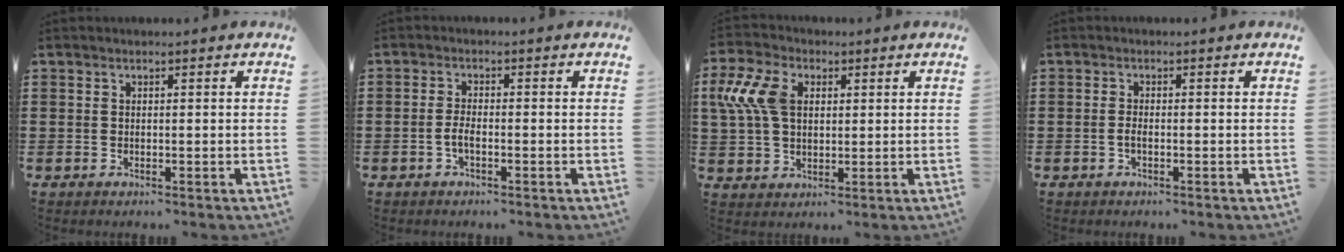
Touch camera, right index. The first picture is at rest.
{"total": 2.1, "force": [-0.9, 0.6, 1.9], "torque": [-0.041, -0.001, -0.018]}
{"total": 8.4, "force": [2.0, 5.4, 6.0], "torque": [-0.160, 0.007, 0.032]}
{"total": 1.2, "force": [-0.5, 0.3, 1.0], "torque": [-0.020, -0.002, -0.008]}